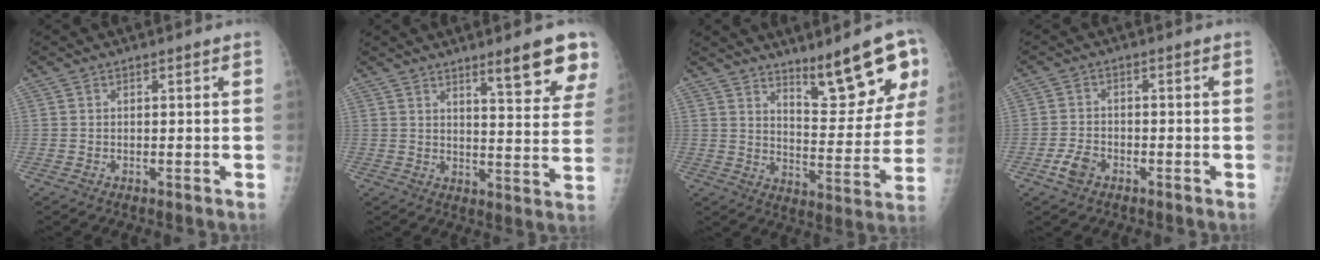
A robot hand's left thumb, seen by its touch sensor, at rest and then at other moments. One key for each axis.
{"total": 11.8, "fx": 7.7, "fy": 1.9, "fz": 8.7, "tx": -0.086, "ty": -0.045, "tz": 0.101}
{"total": 15.6, "fx": 9.3, "fy": 4.1, "fz": 11.9, "tx": -0.135, "ty": -0.059, "tz": 0.149}
{"total": 4.0, "fx": -2.2, "fy": 2.4, "fz": 2.1, "tx": -0.042, "ty": 0.014, "tz": -0.041}